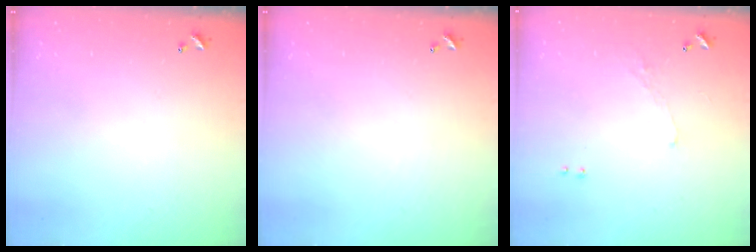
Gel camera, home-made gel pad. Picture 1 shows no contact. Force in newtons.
{"total": 0.0}
{"total": 0.8, "press": 0.6, "slide": 0.5}